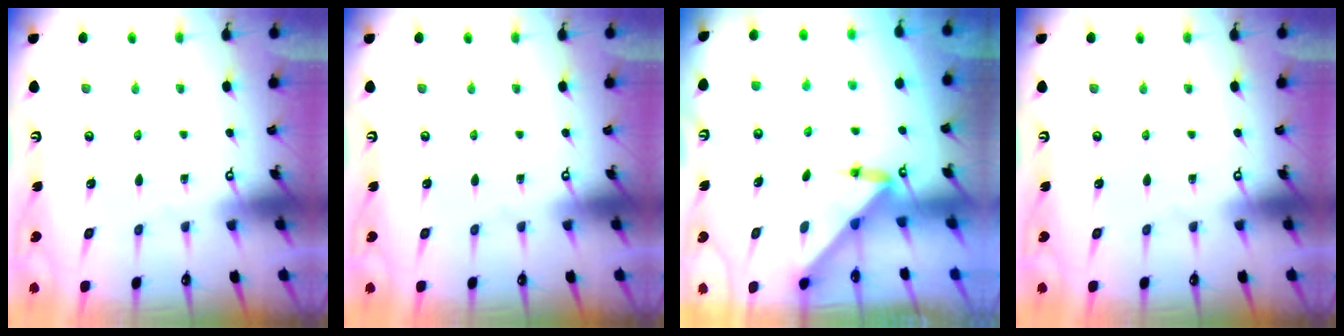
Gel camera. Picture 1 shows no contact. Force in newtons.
{"total": 0.0}
{"total": 3.0, "press": 3.0, "slide": 0.3}
{"total": 0.0}